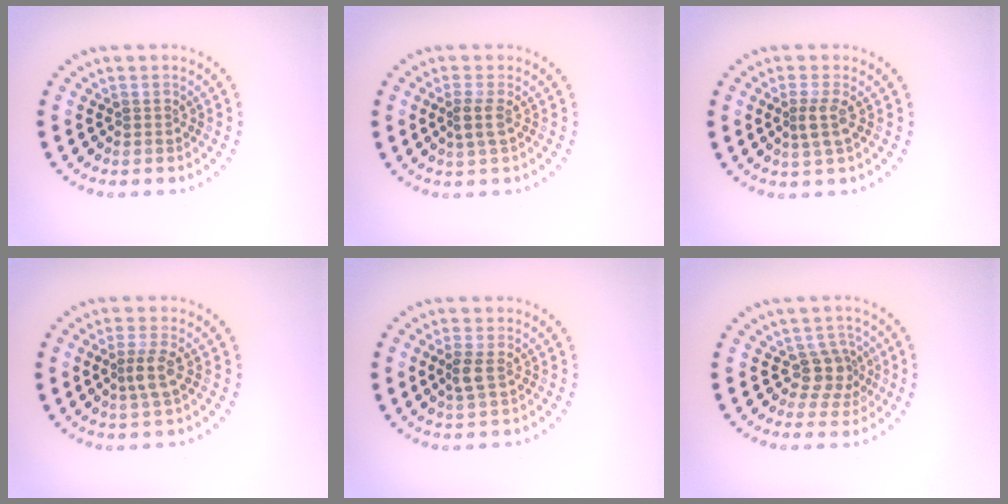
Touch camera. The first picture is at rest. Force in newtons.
{"total": 1.5, "press": 1.2, "slide": 0.8}
{"total": 2.0, "press": 1.6, "slide": 1.2}
{"total": 2.3, "press": 1.9, "slide": 1.3}
{"total": 1.5, "press": 1.4, "slide": 0.7}
{"total": 2.7, "press": 2.2, "slide": 1.7}